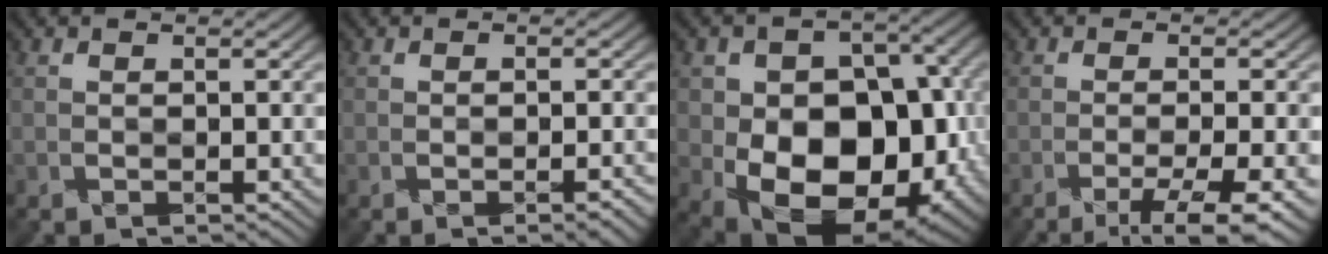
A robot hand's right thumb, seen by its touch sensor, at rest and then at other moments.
{"total": 2.0, "force": [-0.9, 0.5, 1.7], "torque": [-0.025, 0.003, -0.016]}
{"total": 16.3, "force": [-3.9, 11.3, 11.1], "torque": [-0.150, -0.030, -0.050]}
{"total": 5.6, "force": [-3.1, 0.7, 4.7], "torque": [-0.064, 0.003, -0.056]}